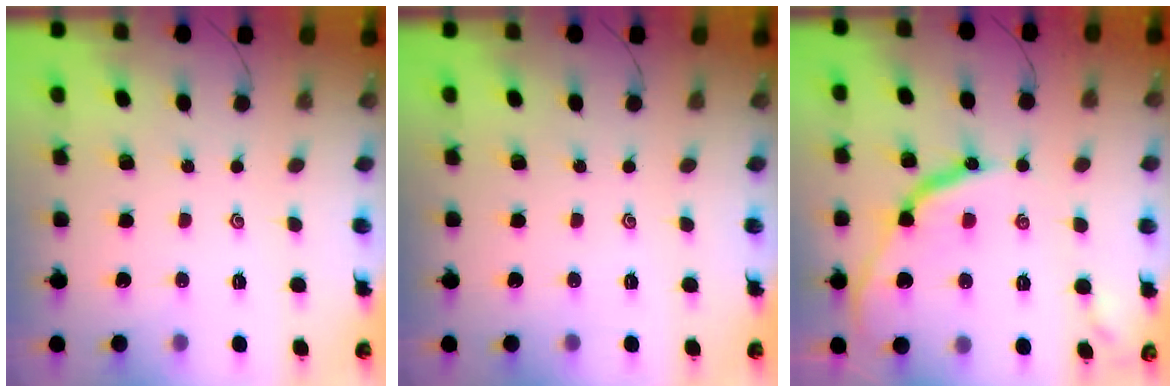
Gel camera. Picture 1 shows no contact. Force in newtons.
{"total": 0.0}
{"total": 12.9, "press": 12.9, "slide": 0.4}